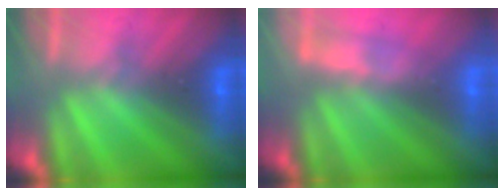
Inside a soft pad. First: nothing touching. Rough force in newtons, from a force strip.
{"total": 3.0}